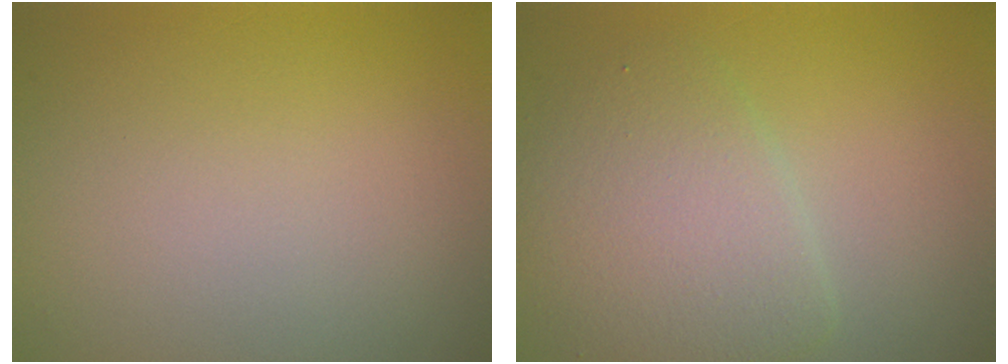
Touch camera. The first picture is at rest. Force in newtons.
{"total": 5.0, "press": 5.0, "slide": 0.1}